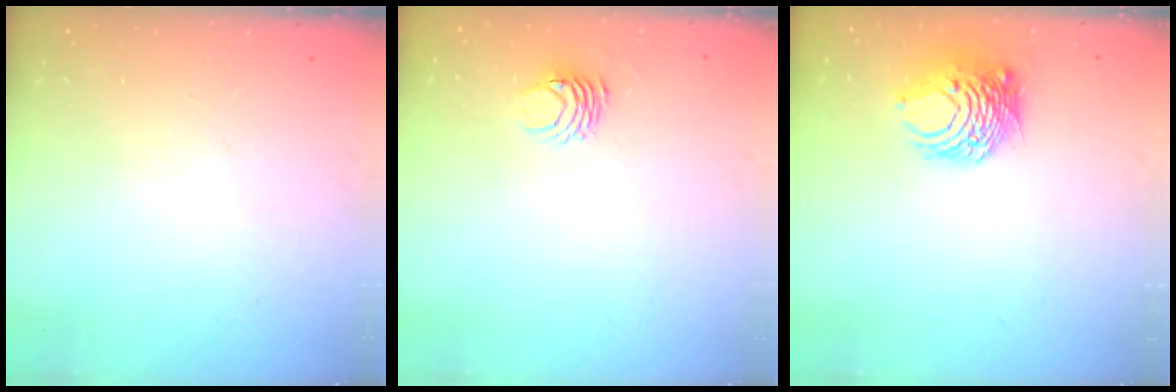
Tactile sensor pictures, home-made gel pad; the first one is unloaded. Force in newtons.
{"total": 4.2, "press": 4.2, "slide": 0.4}
{"total": 8.4, "press": 8.4, "slide": 0.8}